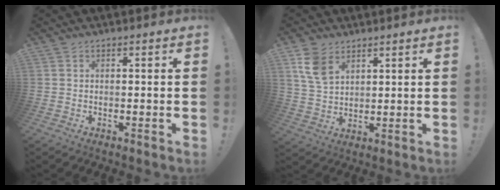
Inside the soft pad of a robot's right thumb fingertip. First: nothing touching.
{"total": 8.9, "force": [4.9, 5.6, 4.9], "torque": [-0.081, -0.013, 0.099]}